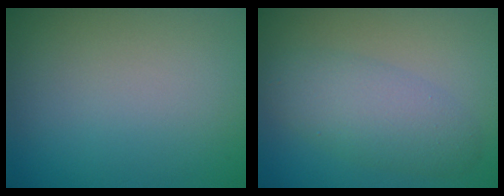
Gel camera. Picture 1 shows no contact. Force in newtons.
{"total": 4.3, "press": 4.3, "slide": 0.1}